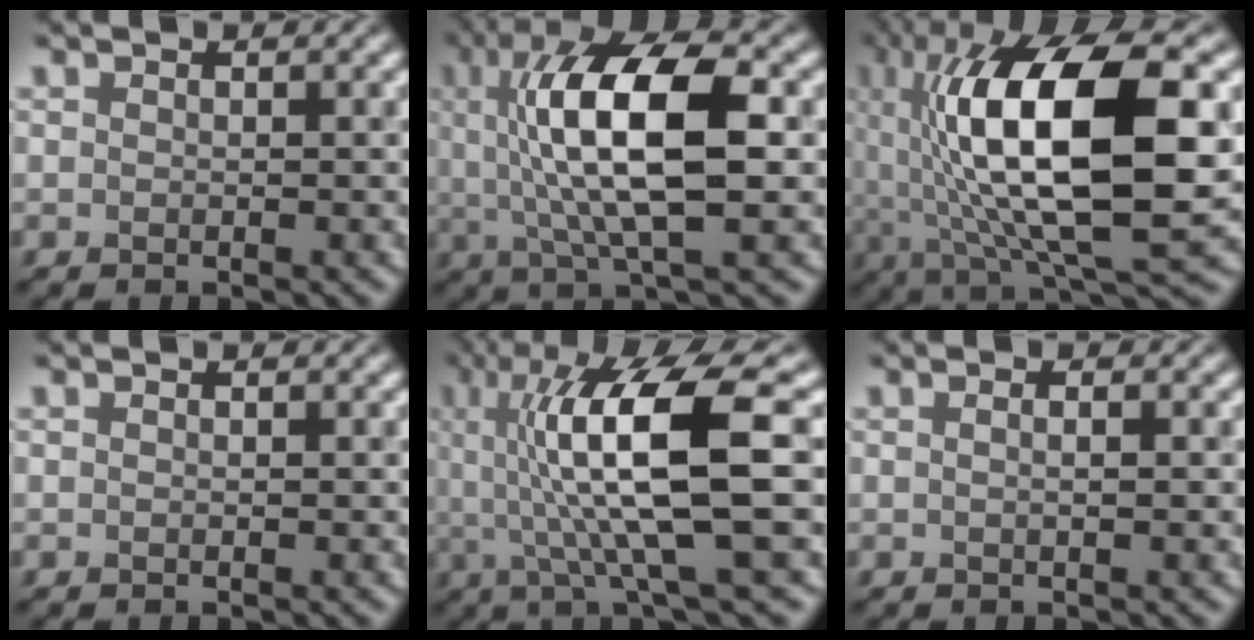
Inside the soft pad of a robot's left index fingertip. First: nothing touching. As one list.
[{"total": 11.1, "force": [1.2, 3.7, 10.4], "torque": [-0.178, 0.013, 0.018]}, {"total": 15.9, "force": [1.4, 5.8, 14.7], "torque": [-0.256, 0.006, 0.021]}, {"total": 0.0}, {"total": 11.8, "force": [1.2, 2.4, 11.5], "torque": [-0.190, 0.011, 0.024]}, {"total": 1.5, "force": [0.5, 0.6, 1.3], "torque": [-0.005, -0.003, -0.006]}]